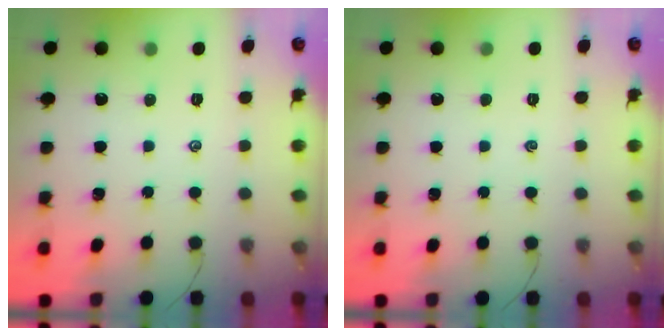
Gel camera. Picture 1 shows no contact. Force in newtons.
{"total": 0.0}